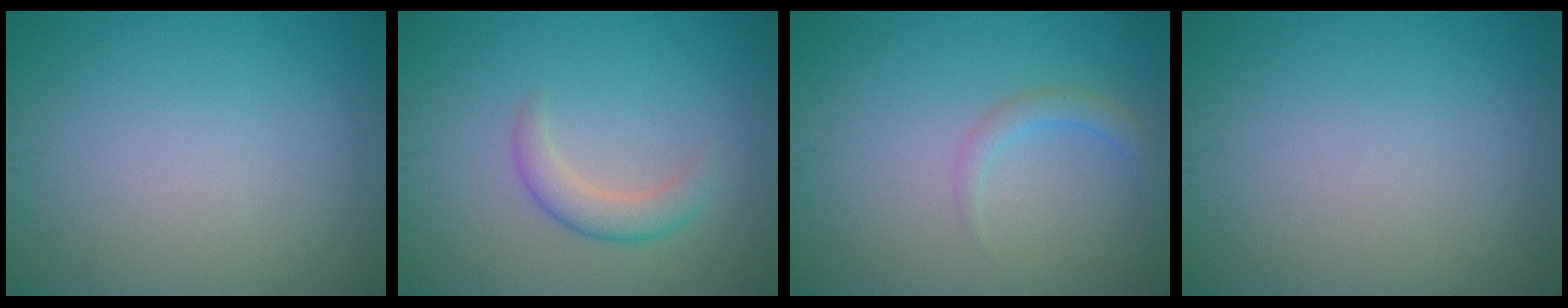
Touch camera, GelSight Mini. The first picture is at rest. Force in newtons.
{"total": 2.4, "press": 2.4, "slide": 0.2}
{"total": 1.6, "press": 1.6, "slide": 0.1}
{"total": 0.0}